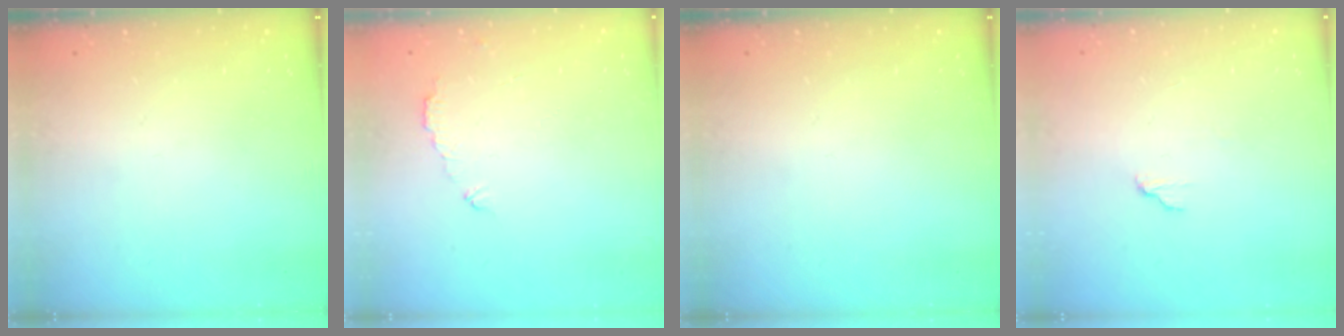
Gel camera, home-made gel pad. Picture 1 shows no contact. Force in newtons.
{"total": 4.0, "press": 4.0, "slide": 0.4}
{"total": 0.0}
{"total": 5.2, "press": 5.2, "slide": 0.5}